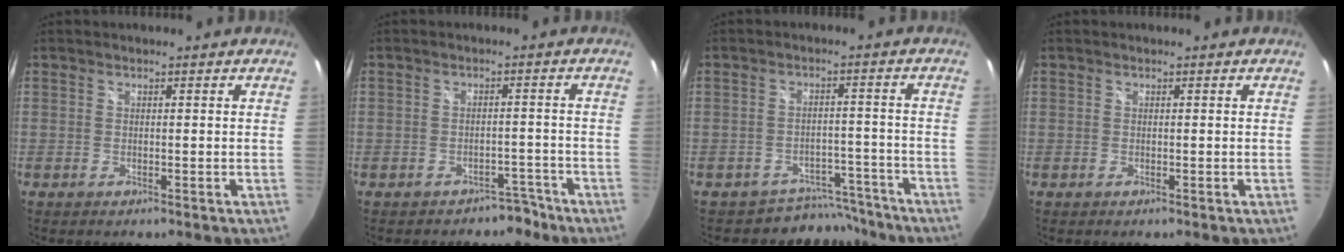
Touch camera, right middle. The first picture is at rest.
{"total": 3.4, "force": [-2.6, 2.2, 0.0], "torque": [0.009, 0.031, -0.026]}
{"total": 7.2, "force": [-6.3, 3.4, -0.3], "torque": [0.009, 0.025, -0.083]}
{"total": 0.0}